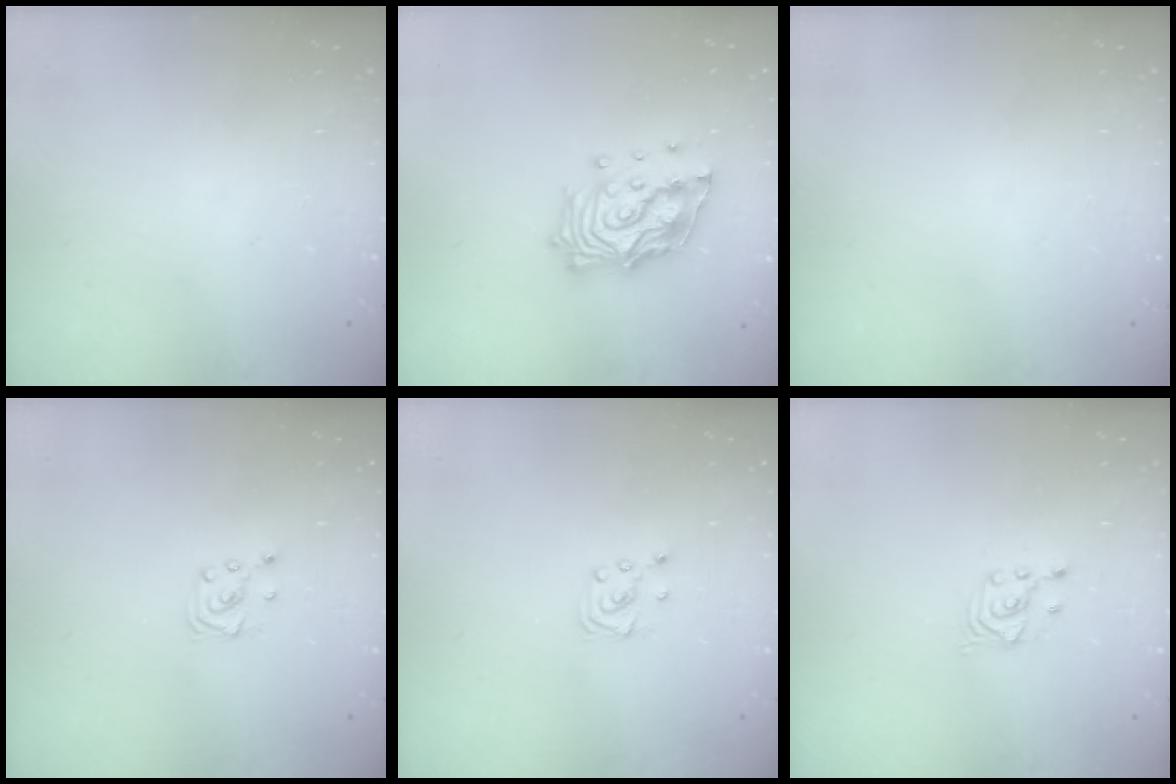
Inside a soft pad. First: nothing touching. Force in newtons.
{"total": 17.0, "press": 16.8, "slide": 2.2}
{"total": 0.0}
{"total": 3.7, "press": 3.6, "slide": 0.4}
{"total": 3.7, "press": 3.6, "slide": 0.4}
{"total": 2.6, "press": 2.6, "slide": 0.1}